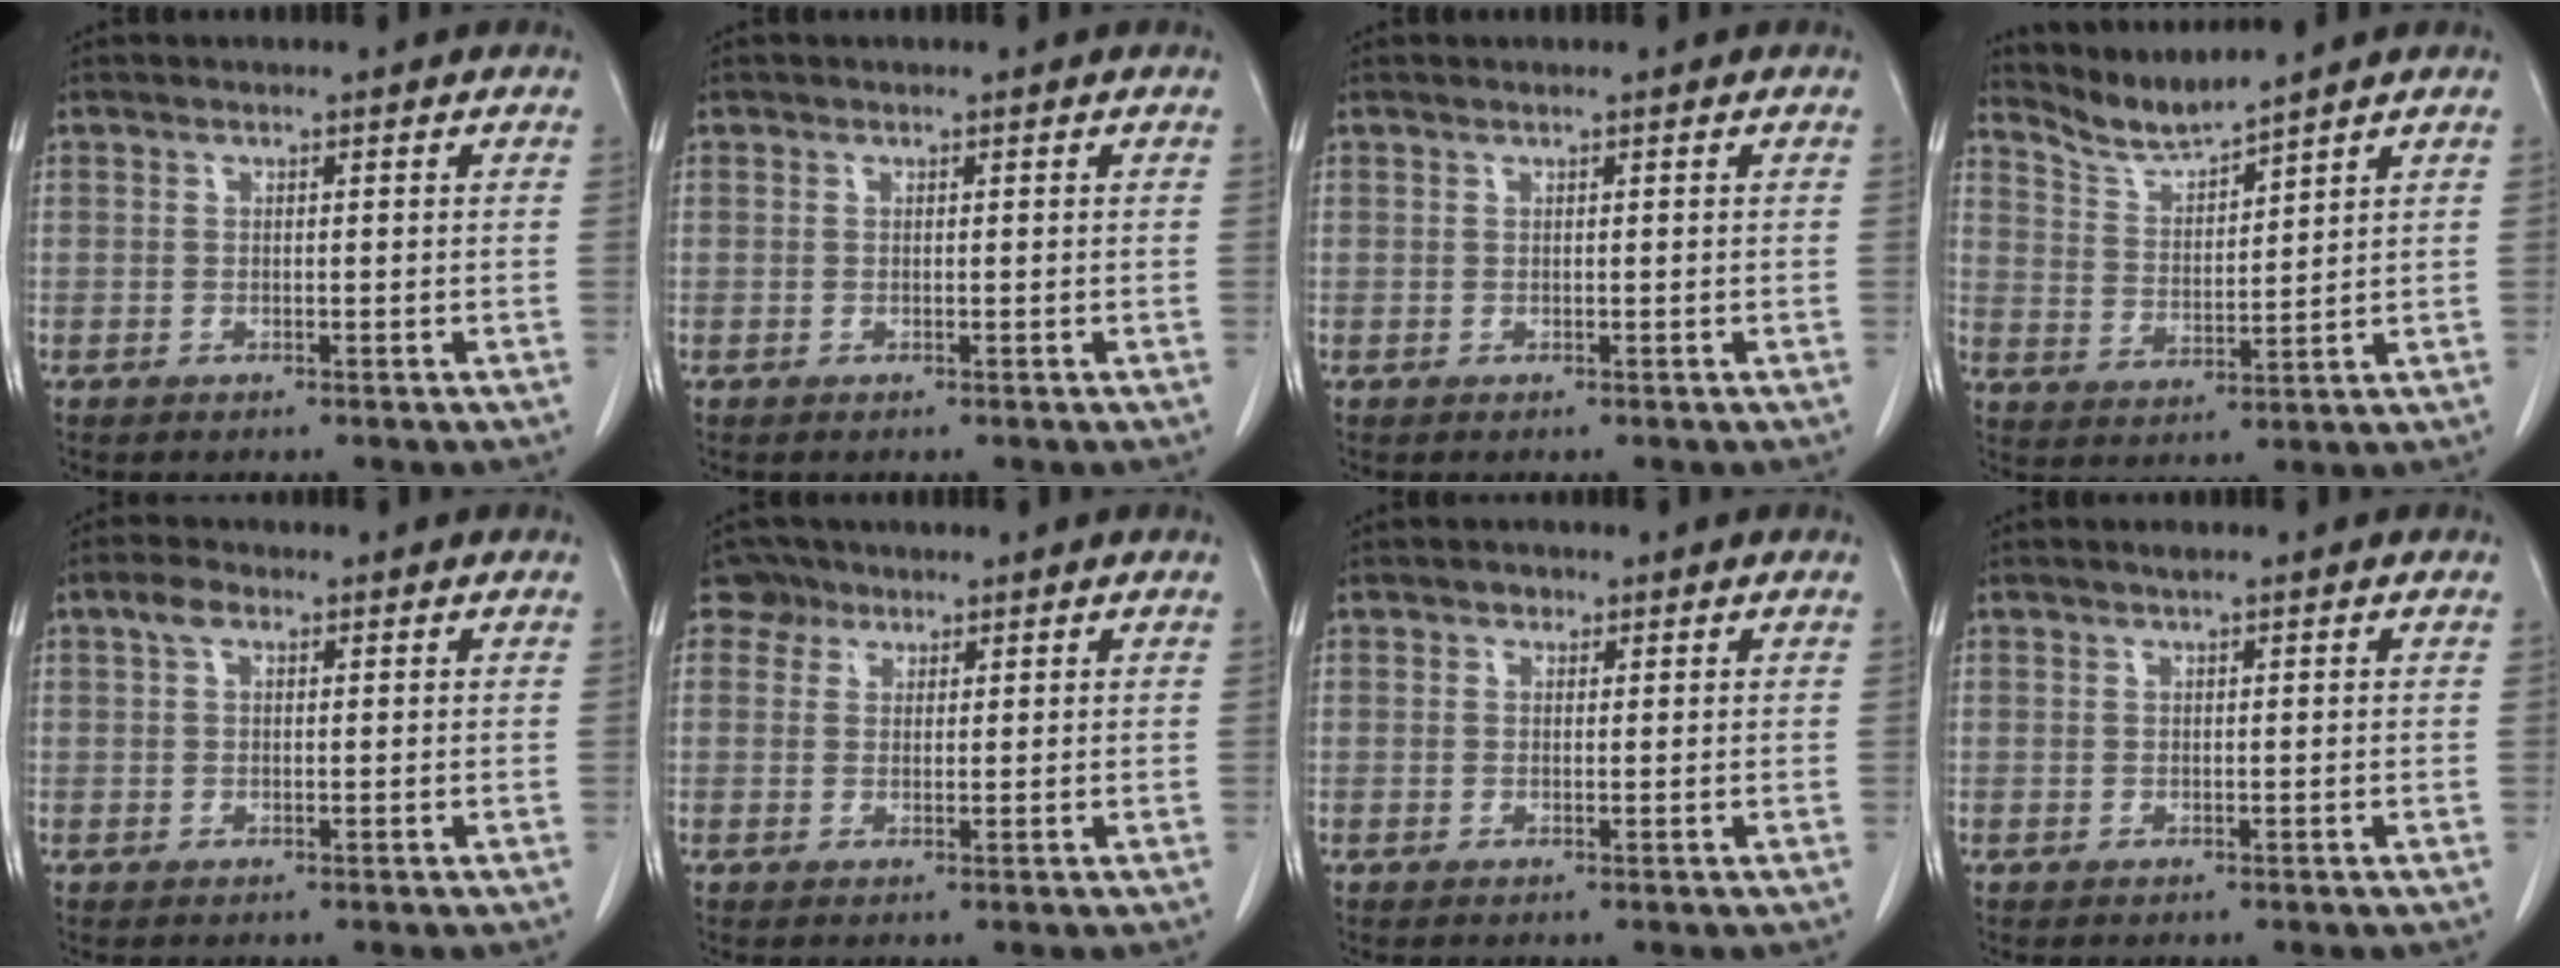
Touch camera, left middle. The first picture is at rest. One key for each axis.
{"total": 0.0}
{"total": 0.0}
{"total": 5.3, "fx": 5.2, "fy": -1.3, "fz": -0.1, "tx": -0.011, "ty": -0.012, "tz": 0.113}
{"total": 2.2, "fx": 1.0, "fy": 1.2, "fz": 1.5, "tx": -0.036, "ty": 0.015, "tz": 0.021}
{"total": 2.6, "fx": 1.8, "fy": 1.8, "fz": -0.4, "tx": 0.009, "ty": 0.004, "tz": 0.028}
{"total": 1.0, "fx": 0.6, "fy": 0.7, "fz": 0.2, "tx": -0.003, "ty": -0.001, "tz": 0.006}
{"total": 0.6, "fx": 0.5, "fy": -0.1, "fz": 0.4, "tx": -0.013, "ty": 0.001, "tz": 0.010}